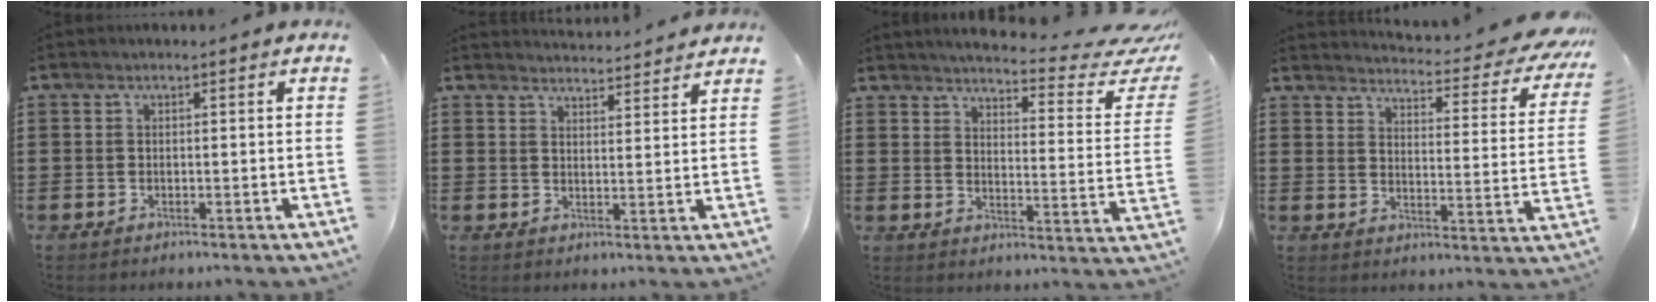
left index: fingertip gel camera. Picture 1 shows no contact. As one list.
[{"total": 3.2, "force": [3.2, -0.1, -0.1], "torque": [0.000, -0.022, 0.057]}, {"total": 4.4, "force": [3.8, -0.1, 2.2], "torque": [-0.039, -0.042, 0.052]}, {"total": 3.9, "force": [3.5, 0.1, 1.7], "torque": [-0.037, -0.036, 0.051]}]